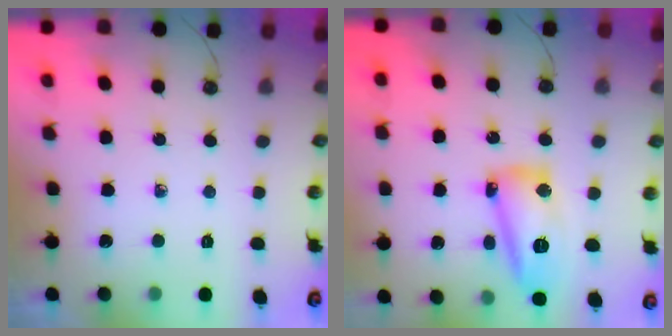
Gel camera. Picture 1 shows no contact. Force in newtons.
{"total": 15.4, "press": 15.2, "slide": 2.6}